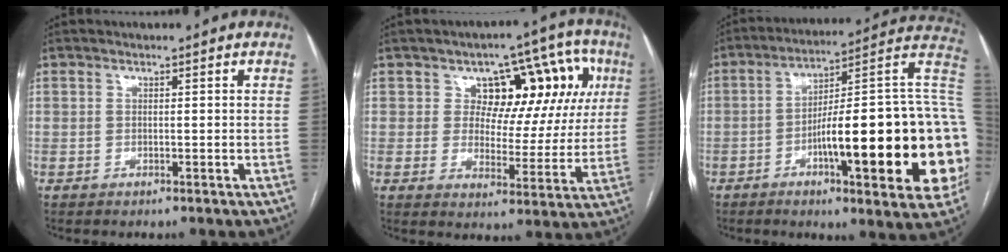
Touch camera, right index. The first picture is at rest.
{"total": 13.2, "force": [4.5, 8.0, 9.4], "torque": [-0.092, 0.040, 0.065]}
{"total": 27.2, "force": [-4.9, 3.8, 26.5], "torque": [-0.284, 0.012, -0.072]}